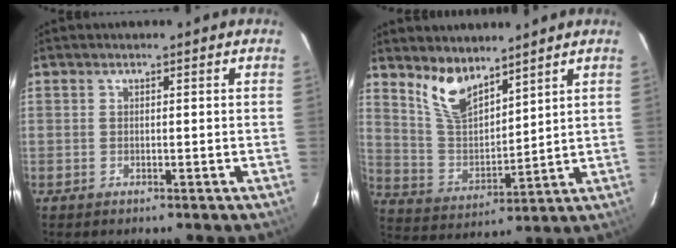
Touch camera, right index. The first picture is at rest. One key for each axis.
{"total": 9.6, "fx": 7.2, "fy": 3.7, "fz": 5.1, "tx": -0.100, "ty": -0.001, "tz": 0.151}